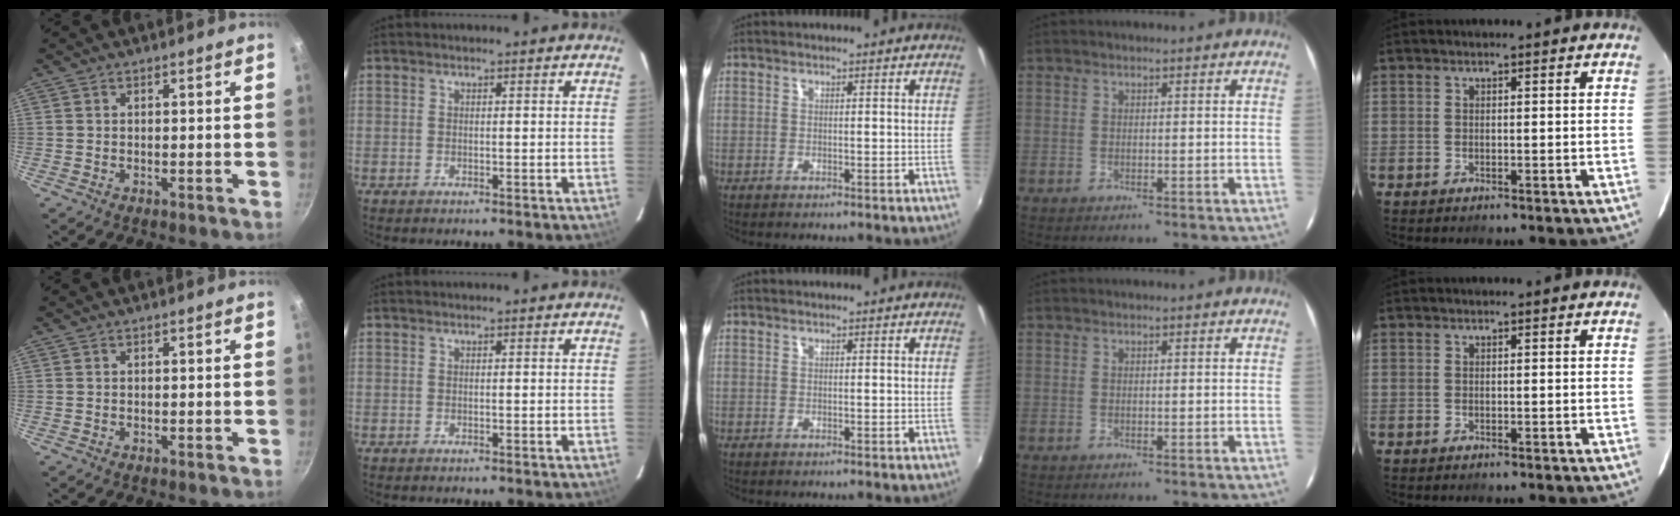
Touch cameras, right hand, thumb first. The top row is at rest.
{}